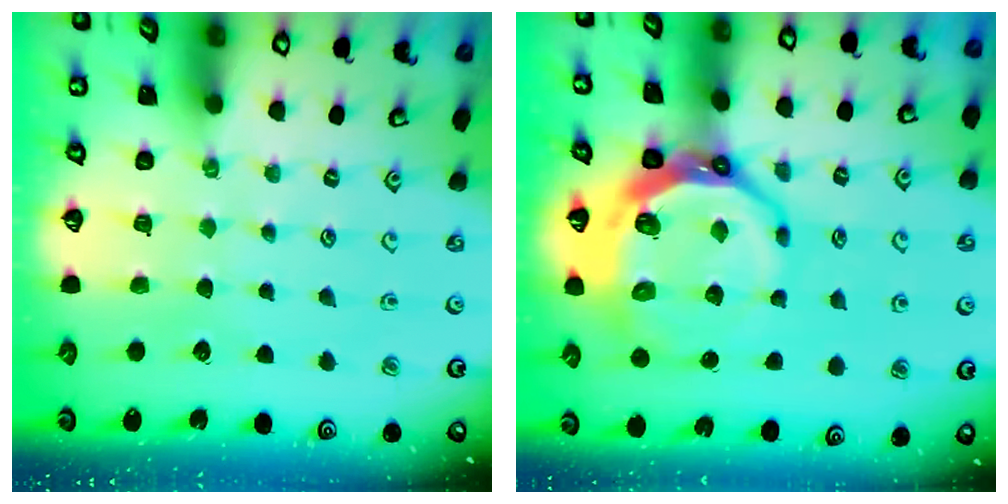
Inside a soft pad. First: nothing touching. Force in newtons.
{"total": 14.0, "press": 13.2, "slide": 4.7}